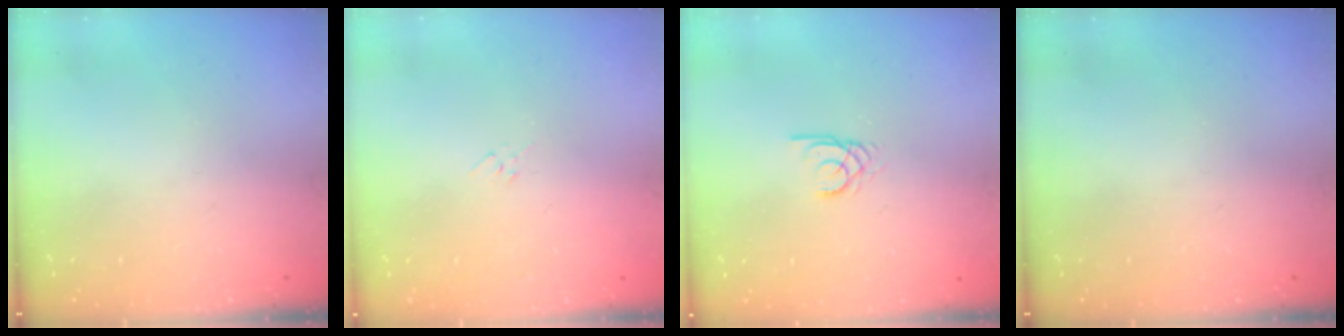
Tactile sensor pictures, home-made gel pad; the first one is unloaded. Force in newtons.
{"total": 2.9, "press": 2.9, "slide": 0.6}
{"total": 2.0, "press": 2.0, "slide": 0.2}
{"total": 0.0}